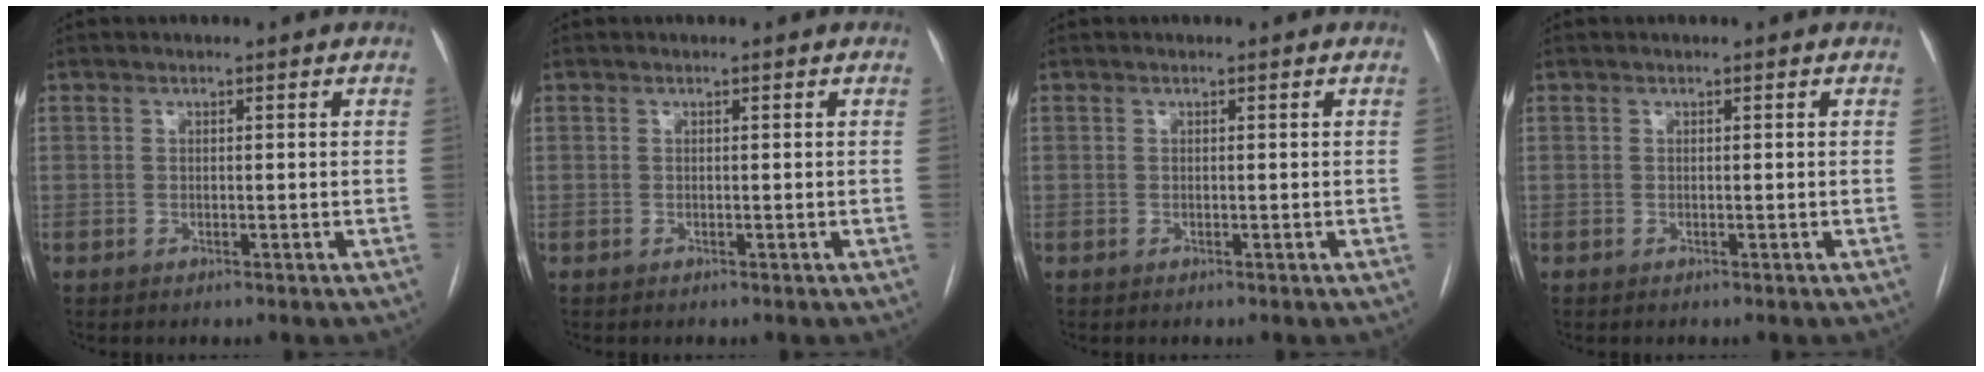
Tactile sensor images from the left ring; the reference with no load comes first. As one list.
[{"total": 0.0}, {"total": 0.0}, {"total": 0.0}]